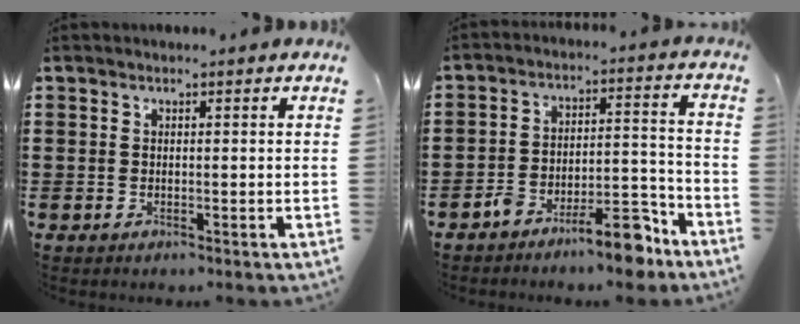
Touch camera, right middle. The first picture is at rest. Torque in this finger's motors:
{"motor_torque": [1.08, -1.06, 0.42, 0.13]}